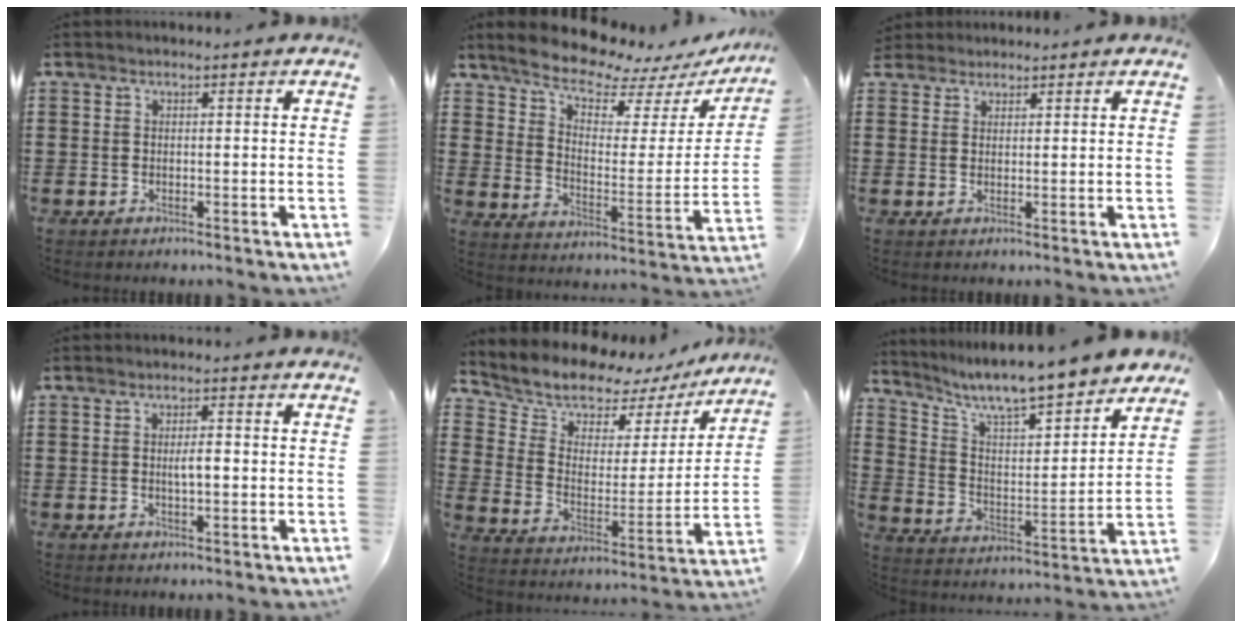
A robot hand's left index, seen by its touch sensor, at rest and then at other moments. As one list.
[{"total": 9.2, "force": [8.4, 1.9, 3.0], "torque": [-0.086, -0.062, 0.149]}, {"total": 1.8, "force": [1.7, 0.7, -0.2], "torque": [-0.002, 0.004, 0.034]}, {"total": 2.3, "force": [-0.2, 0.7, 2.2], "torque": [-0.042, 0.000, -0.004]}, {"total": 7.0, "force": [6.4, 2.8, 0.8], "torque": [-0.055, -0.050, 0.108]}, {"total": 8.5, "force": [7.9, 0.2, 3.2], "torque": [-0.095, -0.058, 0.133]}]